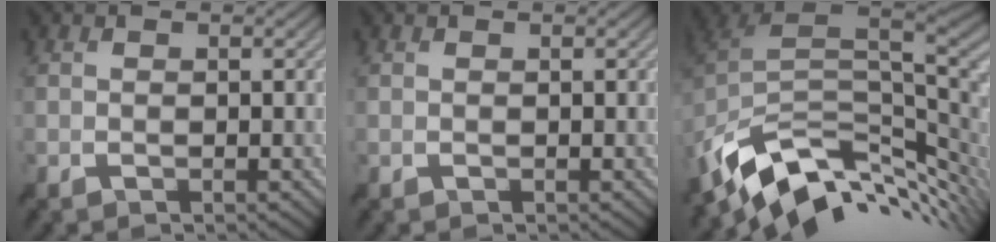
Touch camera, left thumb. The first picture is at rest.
{"total": 0.0}
{"total": 13.2, "force": [-3.6, 7.8, 9.9], "torque": [-0.215, -0.027, -0.047]}